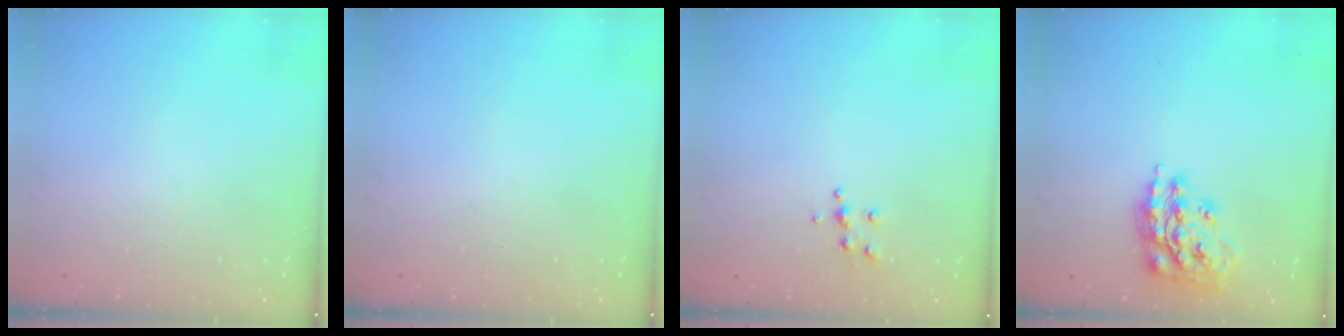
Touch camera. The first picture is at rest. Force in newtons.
{"total": 0.0}
{"total": 5.5, "press": 5.5, "slide": 0.5}
{"total": 15.2, "press": 15.1, "slide": 0.8}